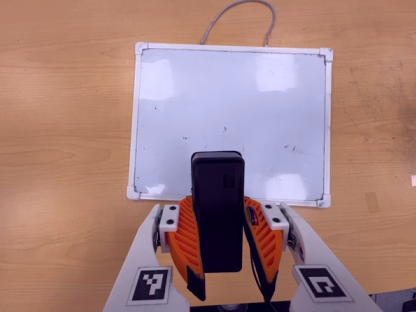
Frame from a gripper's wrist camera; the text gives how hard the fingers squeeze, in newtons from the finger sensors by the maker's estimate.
{"total": 8.3, "left": 7.5, "right": 9.2}